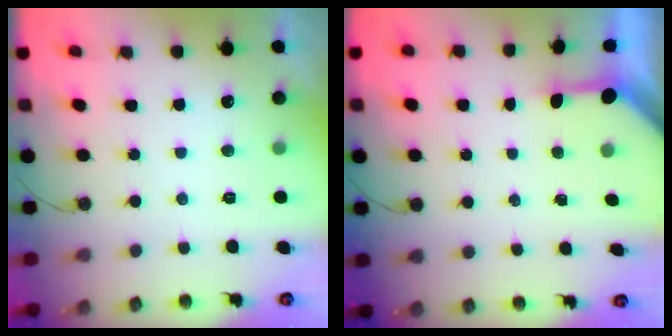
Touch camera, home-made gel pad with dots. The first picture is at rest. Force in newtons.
{"total": 3.2, "press": 3.2, "slide": 0.3}